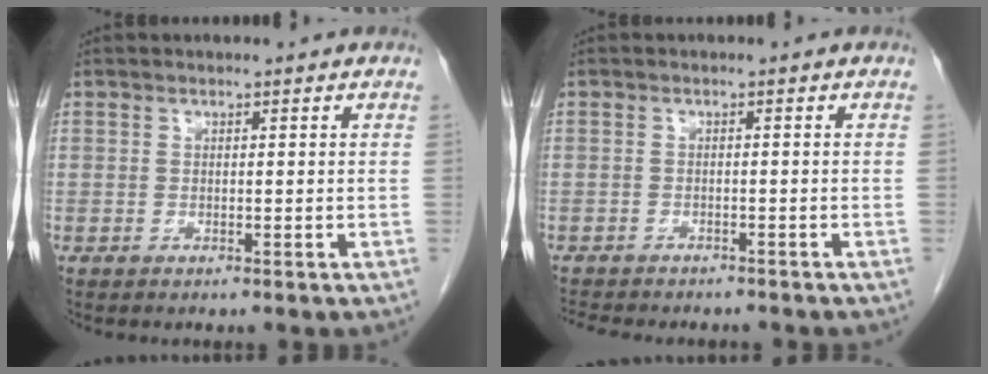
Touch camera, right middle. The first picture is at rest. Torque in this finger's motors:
{"motor_torque": [0.21, -0.20, 0.04, 0.03]}